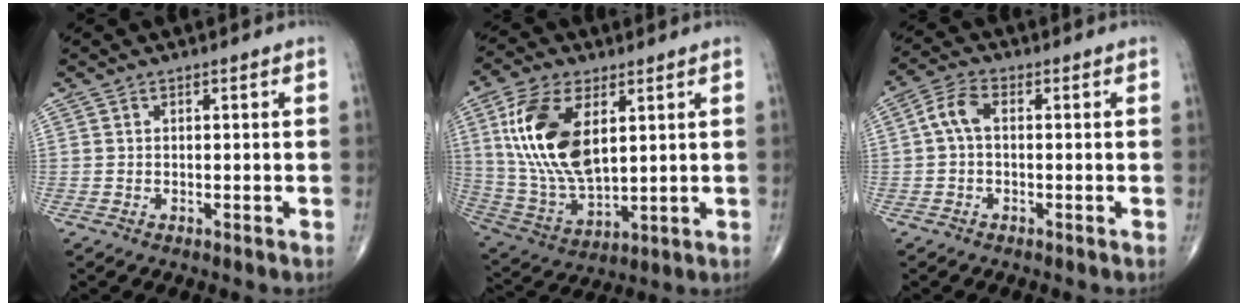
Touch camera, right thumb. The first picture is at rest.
{"total": 17.9, "force": [5.1, 9.2, 14.5], "torque": [-0.286, -0.019, 0.105]}
{"total": 4.6, "force": [0.1, 2.5, 3.8], "torque": [-0.080, 0.016, -0.005]}